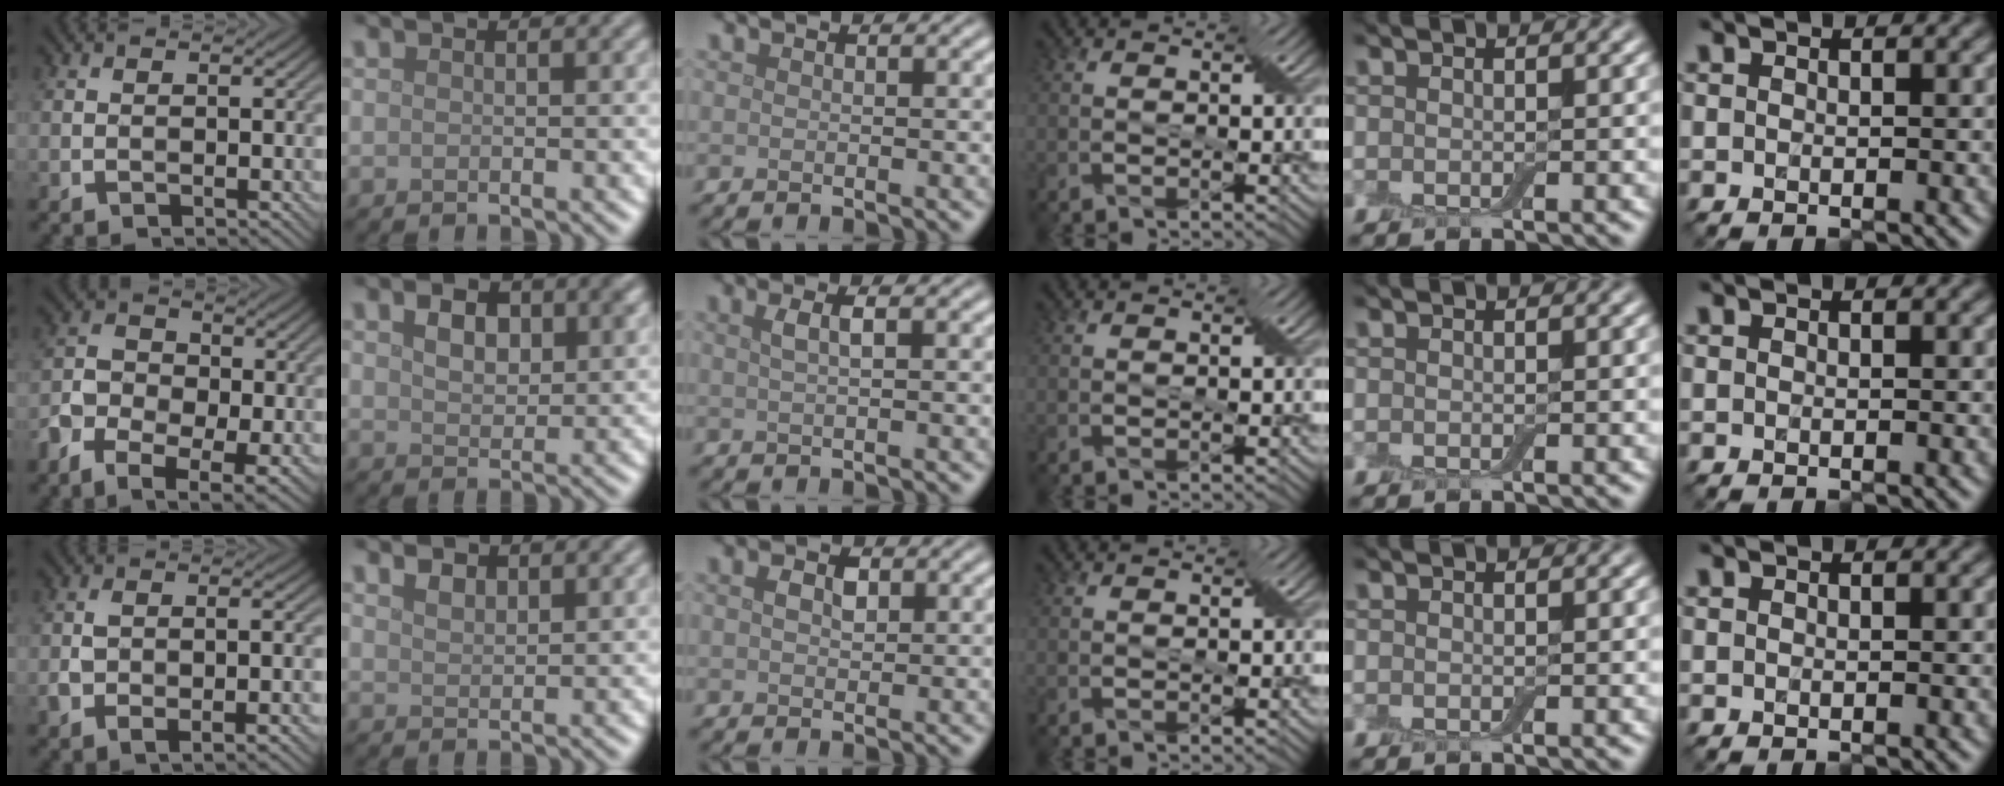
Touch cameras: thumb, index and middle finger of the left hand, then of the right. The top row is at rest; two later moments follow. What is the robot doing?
{"motion": "squeeze", "object": "air blower"}